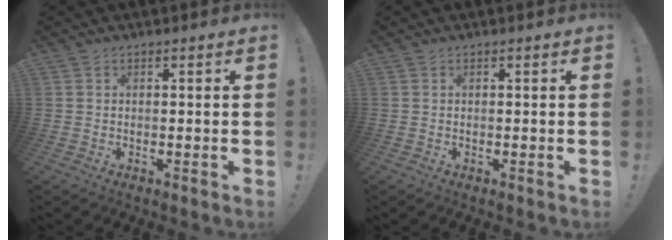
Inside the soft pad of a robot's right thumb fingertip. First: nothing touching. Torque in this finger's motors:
{"motor_torque": [0.00, 0.00, 0.00, 0.00, 0.00]}